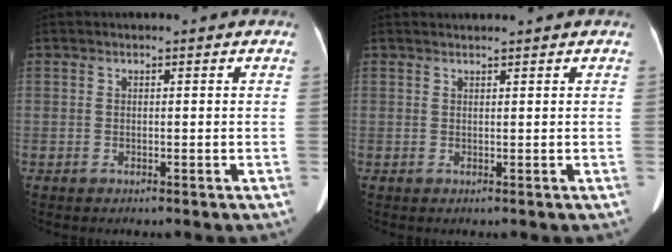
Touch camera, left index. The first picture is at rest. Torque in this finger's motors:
{"motor_torque": [0.04, -0.12, -0.26, -0.07]}